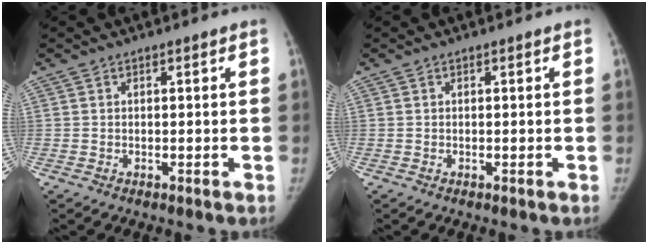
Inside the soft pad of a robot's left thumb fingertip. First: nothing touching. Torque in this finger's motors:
{"motor_torque": [0.04, 0.04, -0.12, -0.08, -0.01]}